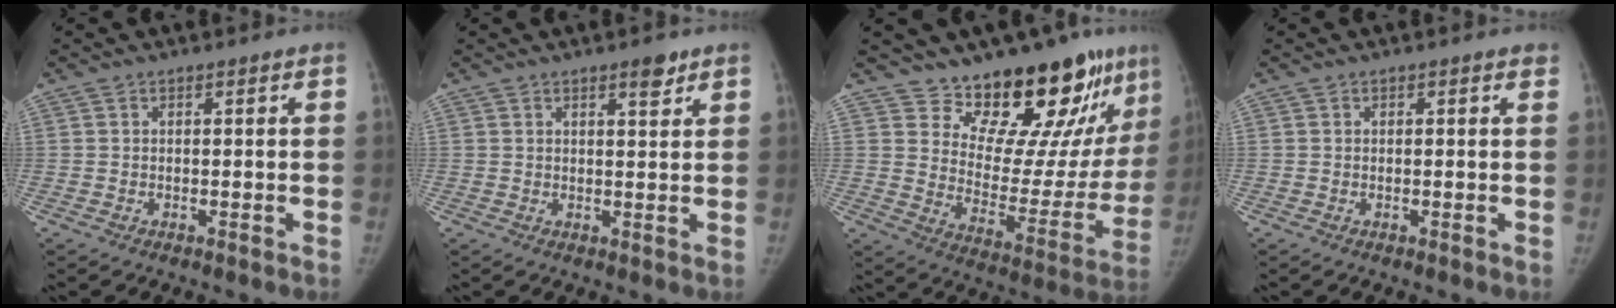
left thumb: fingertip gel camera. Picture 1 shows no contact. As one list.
[{"total": 3.2, "force": [2.2, 0.8, 2.2], "torque": [-0.024, -0.014, 0.032]}, {"total": 21.0, "force": [16.5, 7.7, 10.3], "torque": [-0.094, -0.127, 0.237]}, {"total": 0.8, "force": [0.6, 0.2, 0.4], "torque": [-0.002, 0.001, 0.004]}]